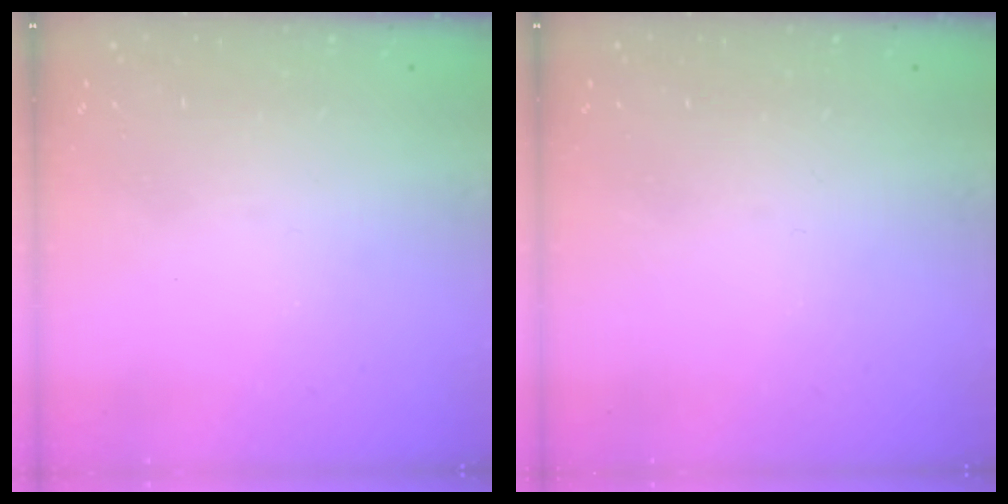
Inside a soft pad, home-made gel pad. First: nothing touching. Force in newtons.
{"total": 0.0}